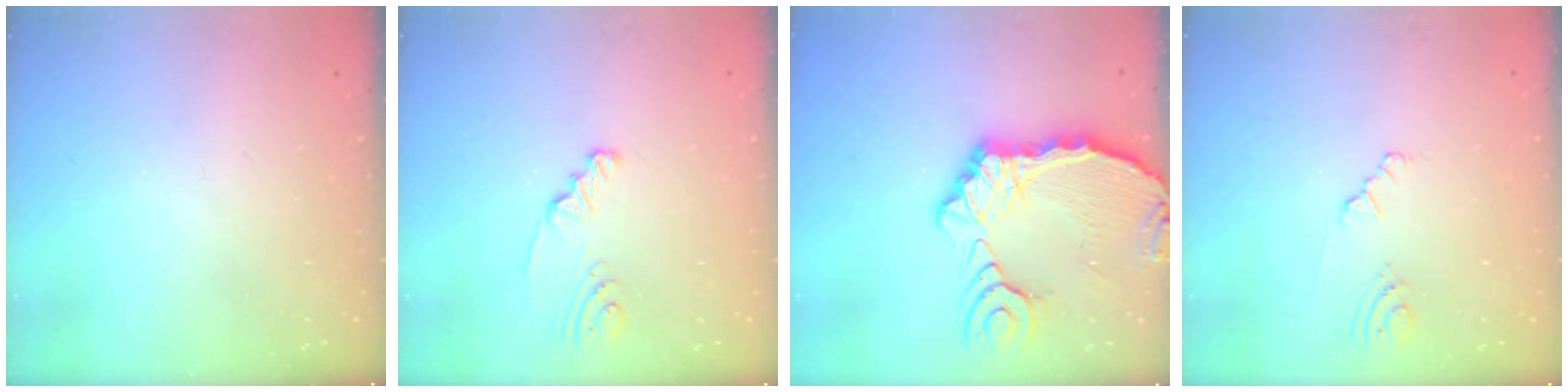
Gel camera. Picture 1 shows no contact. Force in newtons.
{"total": 2.4, "press": 2.4, "slide": 0.2}
{"total": 15.0, "press": 14.8, "slide": 2.0}
{"total": 2.5, "press": 2.5, "slide": 0.4}